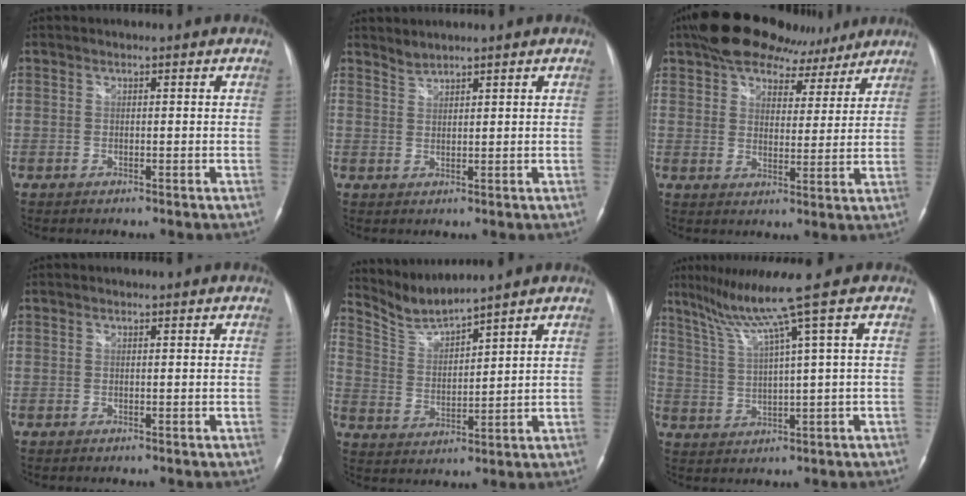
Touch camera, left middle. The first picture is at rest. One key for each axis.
{"total": 1.3, "fx": 1.3, "fy": 0.0, "fz": -0.2, "tx": 0.000, "ty": -0.001, "tz": 0.027}
{"total": 14.7, "fx": 11.4, "fy": 6.9, "fz": 6.2, "tx": -0.094, "ty": 0.035, "tz": 0.165}
{"total": 0.0}
{"total": 6.0, "fx": 5.9, "fy": -1.1, "fz": 0.2, "tx": -0.023, "ty": -0.006, "tz": 0.132}
{"total": 7.9, "fx": 5.0, "fy": -2.7, "fz": 5.5, "tx": -0.108, "ty": 0.006, "tz": 0.095}